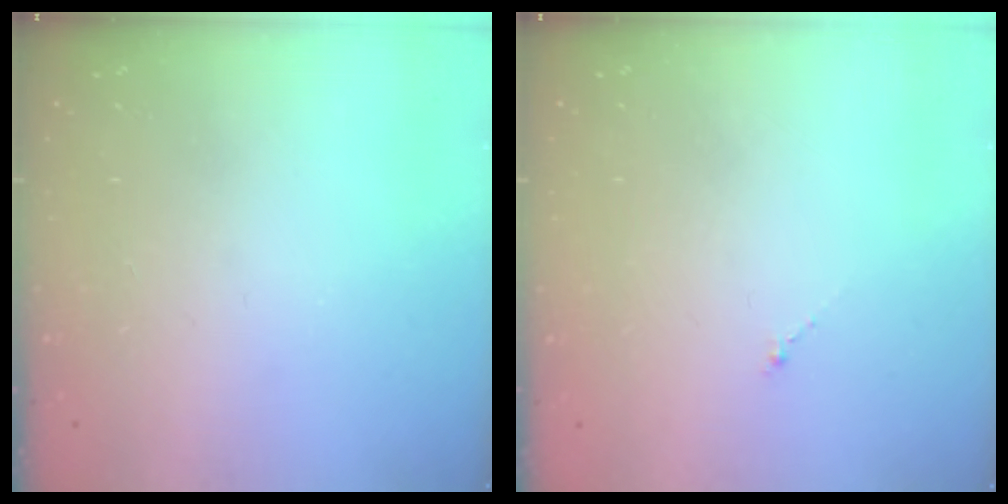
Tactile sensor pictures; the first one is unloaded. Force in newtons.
{"total": 0.0}